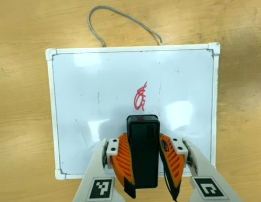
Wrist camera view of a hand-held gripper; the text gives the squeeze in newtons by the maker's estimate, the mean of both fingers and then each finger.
{"total": 6.2, "left": 5.2, "right": 7.1}